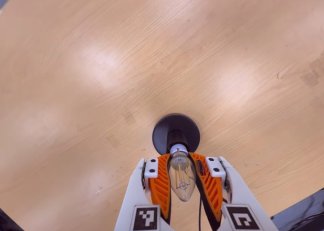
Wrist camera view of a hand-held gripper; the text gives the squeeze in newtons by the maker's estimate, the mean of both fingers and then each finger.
{"total": 27.1, "left": 29.9, "right": 24.2}